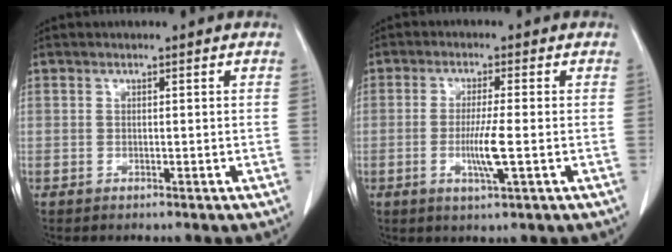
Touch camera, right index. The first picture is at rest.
{"total": 5.2, "force": [-1.1, -0.2, 5.1], "torque": [-0.097, -0.011, -0.018]}